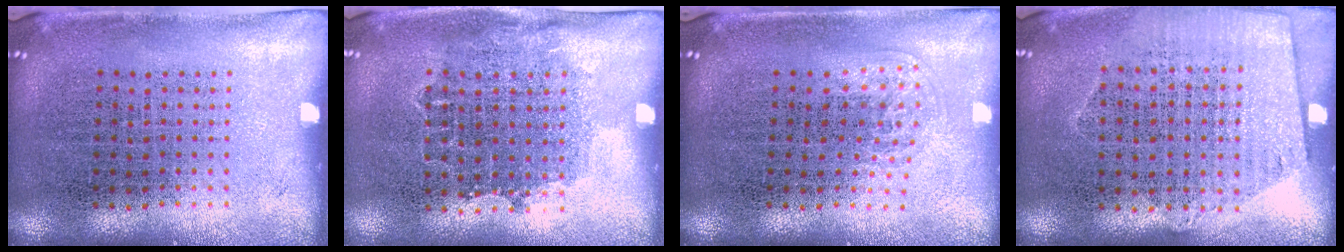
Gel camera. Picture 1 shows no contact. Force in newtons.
{"total": 0.8, "press": 0.7, "slide": 0.5}
{"total": 1.1, "press": 0.6, "slide": 0.8}
{"total": 0.9, "press": 0.7, "slide": 0.7}